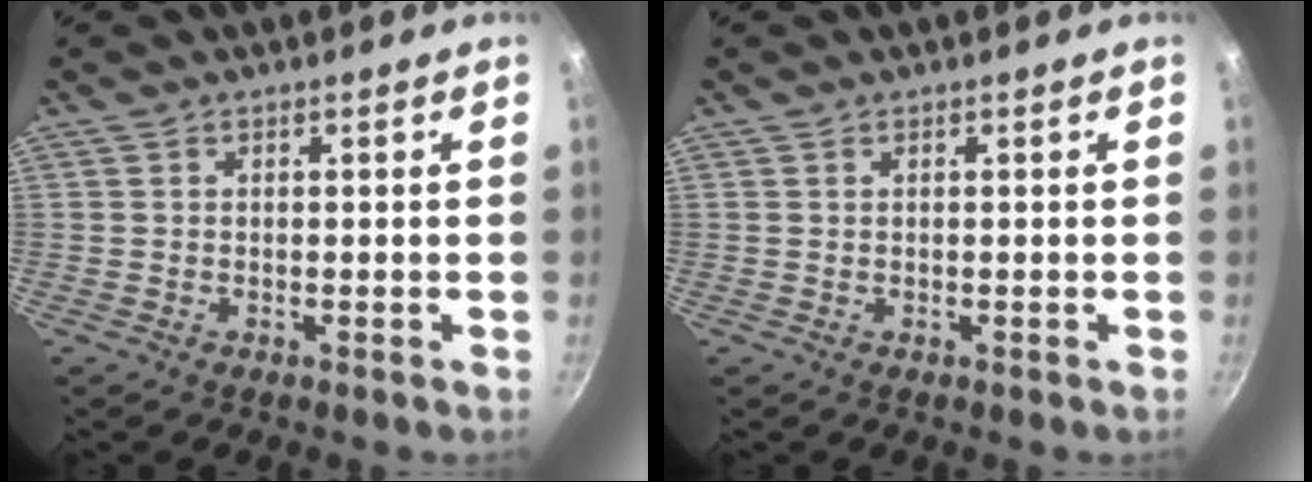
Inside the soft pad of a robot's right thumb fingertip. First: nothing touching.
{"total": 0.0}